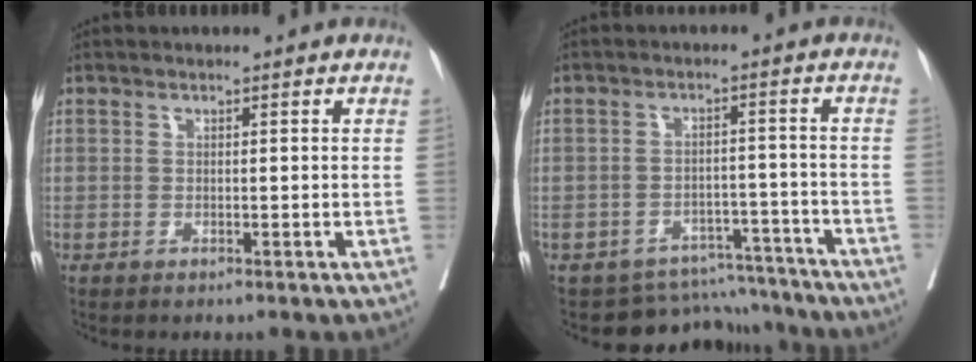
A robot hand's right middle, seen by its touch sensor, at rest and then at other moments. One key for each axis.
{"total": 8.5, "fx": -8.0, "fy": 2.9, "fz": -1.0, "tx": 0.028, "ty": 0.036, "tz": -0.105}